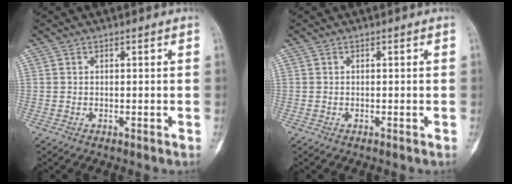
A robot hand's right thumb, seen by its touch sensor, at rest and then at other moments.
{"total": 0.0}